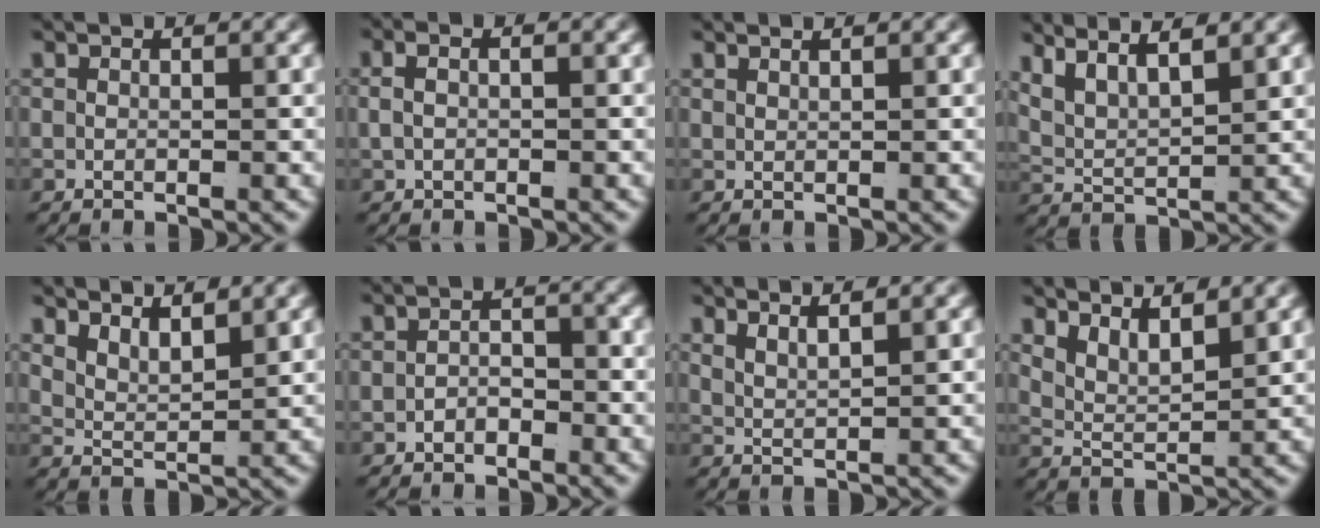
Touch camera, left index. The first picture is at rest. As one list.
[{"total": 1.6, "force": [-0.2, 0.7, 1.4], "torque": [-0.030, 0.000, 0.000]}, {"total": 1.2, "force": [0.9, -0.8, 0.2], "torque": [0.000, -0.001, 0.022]}, {"total": 7.0, "force": [3.4, 4.8, 3.9], "torque": [-0.083, 0.006, 0.045]}, {"total": 4.0, "force": [2.7, 2.1, 2.1], "torque": [-0.042, -0.004, 0.039]}, {"total": 1.8, "force": [-1.3, 0.9, 0.9], "torque": [-0.003, -0.004, -0.022]}, {"total": 2.6, "force": [2.1, 0.2, 1.5], "torque": [-0.027, -0.006, 0.042]}, {"total": 4.6, "force": [2.6, 2.7, 2.6], "torque": [-0.054, -0.007, 0.038]}]